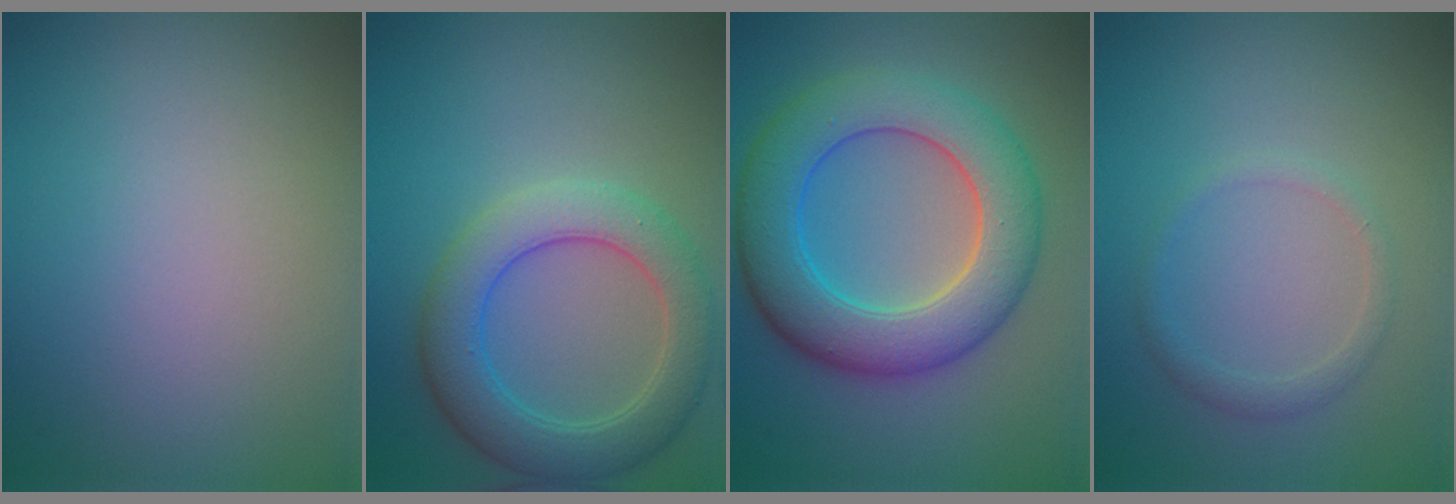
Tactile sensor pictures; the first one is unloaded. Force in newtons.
{"total": 5.5, "press": 5.5, "slide": 0.1}
{"total": 8.5, "press": 8.4, "slide": 0.6}
{"total": 1.3, "press": 1.3, "slide": 0.0}